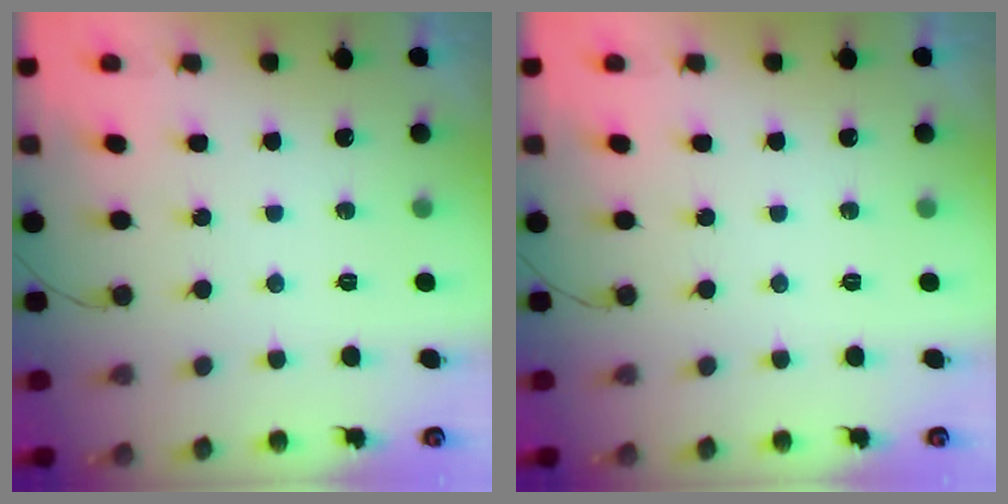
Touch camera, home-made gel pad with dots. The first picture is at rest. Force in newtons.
{"total": 0.0}